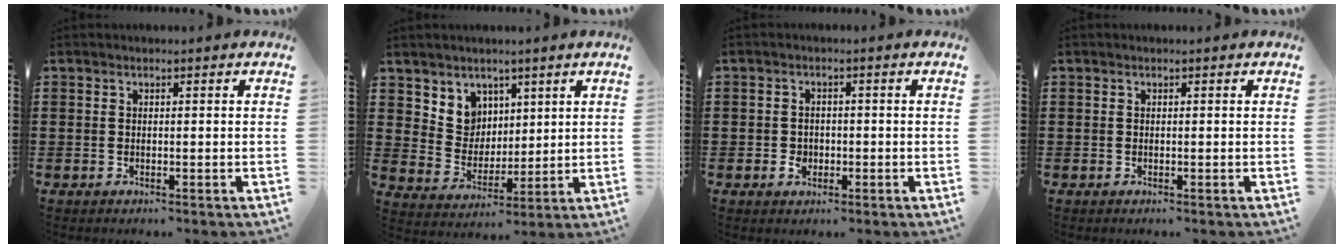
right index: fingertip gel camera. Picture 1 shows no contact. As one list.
[{"total": 6.6, "force": [3.9, 5.2, 0.6], "torque": [-0.040, -0.009, 0.075]}, {"total": 2.0, "force": [-0.7, 1.5, 1.1], "torque": [-0.024, -0.001, -0.014]}, {"total": 0.0}]